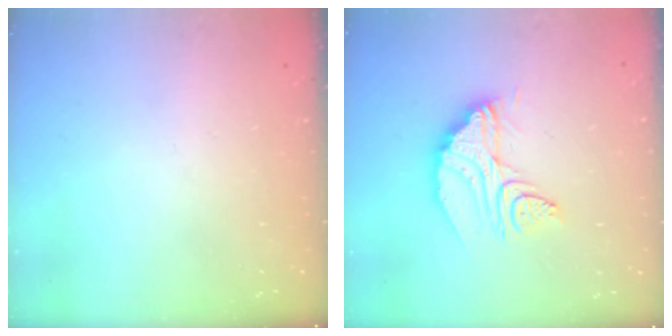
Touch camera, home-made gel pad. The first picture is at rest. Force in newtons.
{"total": 12.7, "press": 12.6, "slide": 0.9}